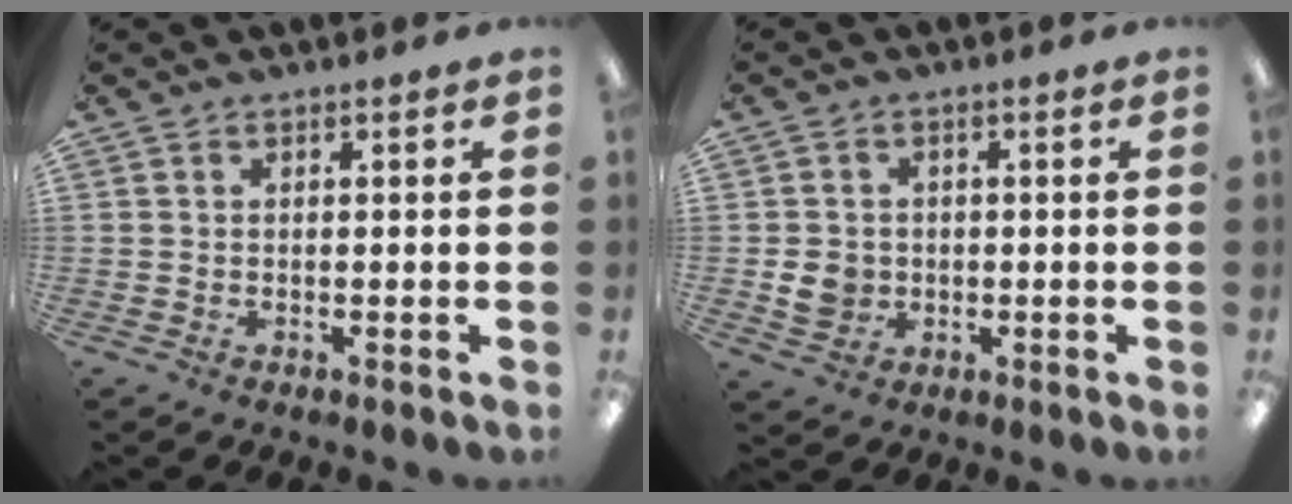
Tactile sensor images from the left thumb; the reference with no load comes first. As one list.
[{"total": 5.3, "force": [-0.8, 4.7, 2.2], "torque": [-0.045, 0.004, -0.014]}]